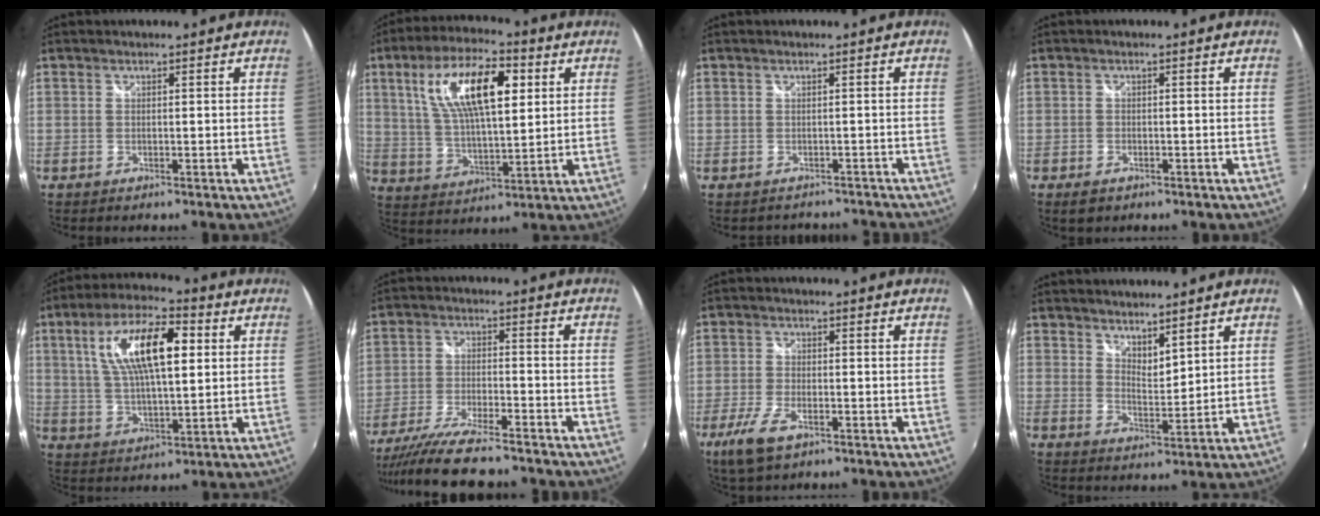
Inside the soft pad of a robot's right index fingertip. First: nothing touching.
{"total": 16.5, "force": [5.8, 6.2, 14.2], "torque": [-0.259, 0.020, 0.105]}
{"total": 3.9, "force": [-3.2, 2.2, 0.5], "torque": [0.002, 0.005, -0.037]}
{"total": 2.5, "force": [-1.5, 1.6, 1.2], "torque": [-0.024, -0.004, -0.022]}
{"total": 15.5, "force": [4.3, 5.8, 13.8], "torque": [-0.253, 0.021, 0.077]}
{"total": 13.3, "force": [-11.7, 1.5, 6.2], "torque": [-0.141, -0.030, -0.203]}
{"total": 7.4, "force": [-4.2, 3.0, 5.2], "torque": [-0.130, -0.014, -0.078]}
{"total": 4.5, "force": [3.9, 1.3, 1.7], "torque": [-0.021, -0.005, 0.068]}